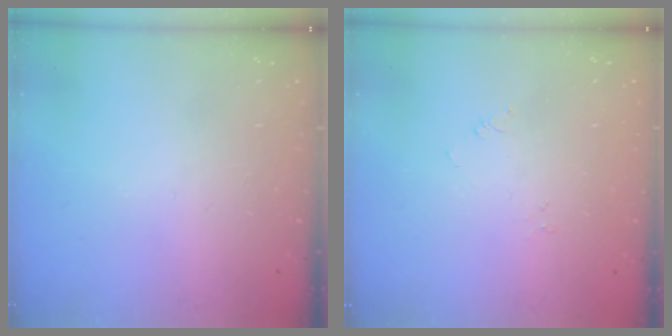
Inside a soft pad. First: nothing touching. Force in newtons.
{"total": 0.0}